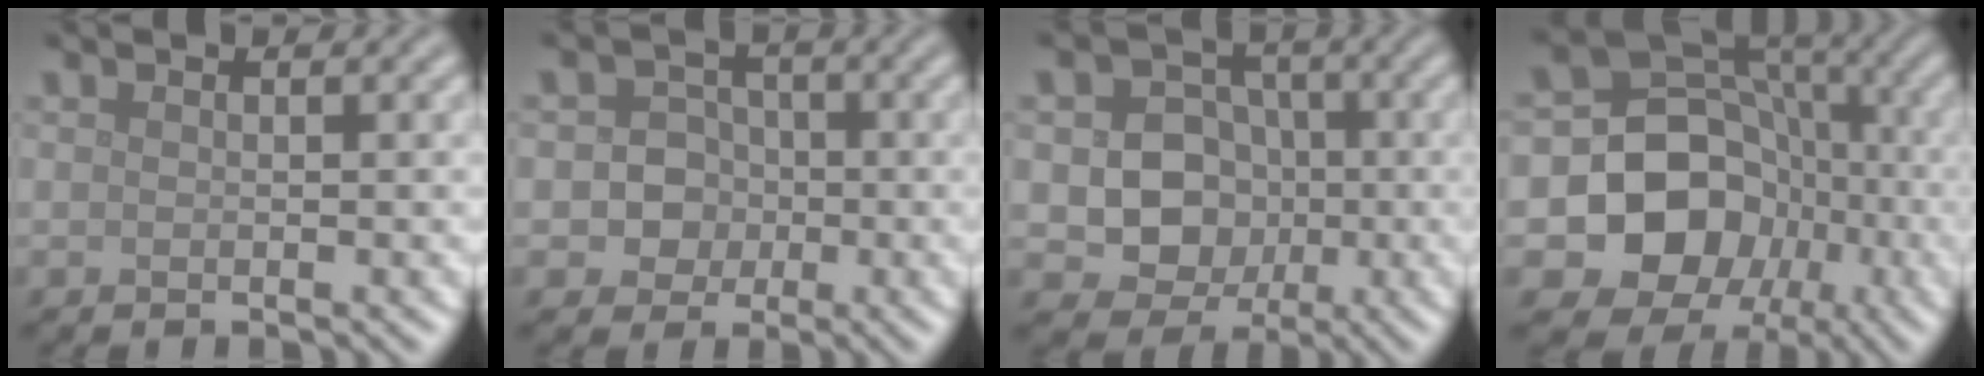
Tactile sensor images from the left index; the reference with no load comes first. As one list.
[{"total": 3.9, "force": [-0.4, 3.6, 1.3], "torque": [0.001, 0.008, -0.024]}, {"total": 6.2, "force": [-0.5, 5.5, 2.7], "torque": [-0.019, 0.002, -0.021]}, {"total": 12.4, "force": [-2.9, 10.9, 5.1], "torque": [-0.073, -0.007, -0.081]}]